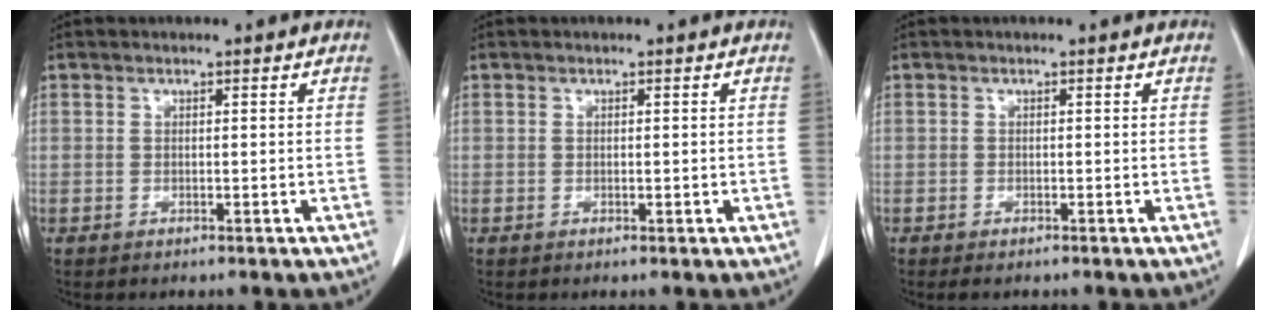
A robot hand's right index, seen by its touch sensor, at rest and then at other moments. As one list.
[{"total": 0.6, "force": [-0.1, 0.2, 0.5], "torque": [-0.010, -0.002, -0.001]}, {"total": 1.0, "force": [-0.8, 0.2, 0.5], "torque": [-0.012, -0.003, -0.009]}]